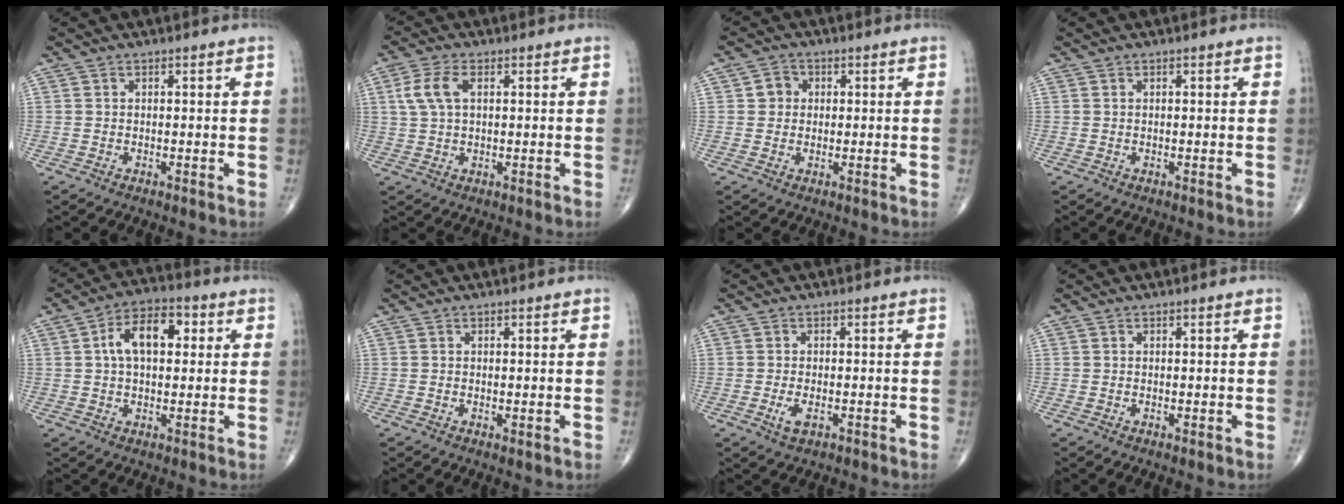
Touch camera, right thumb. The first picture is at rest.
{"total": 5.8, "force": [1.5, 3.1, 4.6], "torque": [-0.112, 0.012, 0.029]}
{"total": 3.1, "force": [0.4, 2.9, 1.1], "torque": [0.002, 0.005, 0.002]}
{"total": 0.0}
{"total": 10.2, "force": [2.1, 5.9, 8.1], "torque": [-0.125, 0.022, 0.027]}
{"total": 0.5, "force": [0.0, 0.2, 0.5], "torque": [-0.011, -0.003, 0.001]}
{"total": 2.7, "force": [-0.9, 1.3, 2.2], "torque": [-0.046, -0.002, -0.015]}
{"total": 0.0}